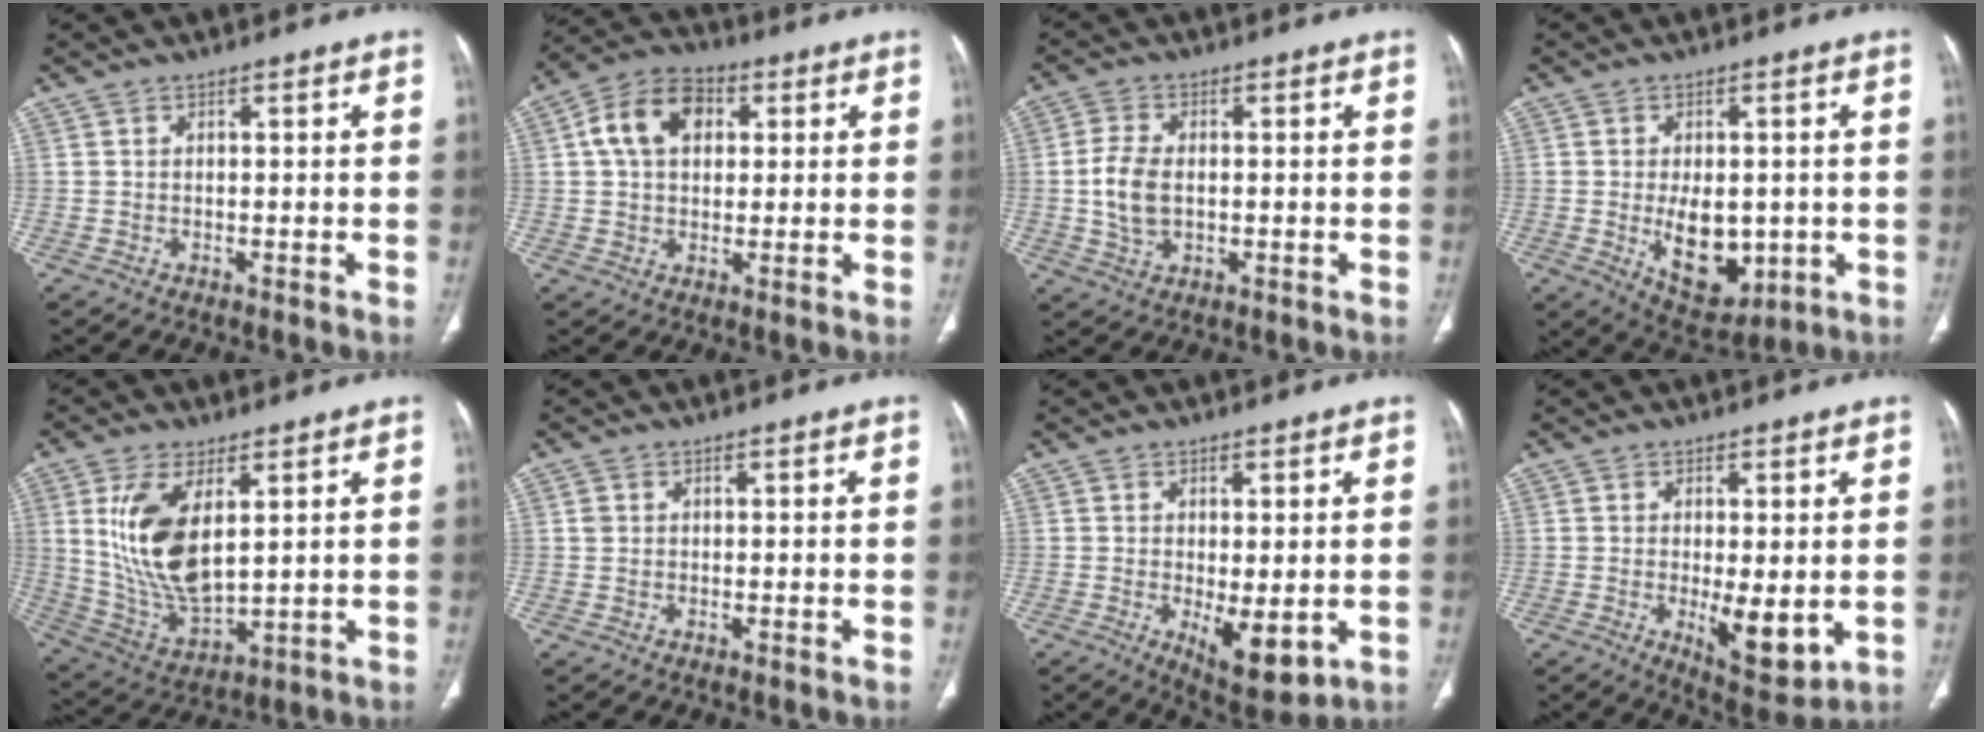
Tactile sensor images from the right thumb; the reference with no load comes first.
{"total": 11.3, "force": [2.9, 7.9, 7.6], "torque": [-0.118, 0.017, 0.041]}
{"total": 6.9, "force": [-0.2, 4.2, 5.4], "torque": [-0.117, 0.001, -0.002]}
{"total": 11.3, "force": [-1.6, 6.8, 8.9], "torque": [-0.106, -0.011, -0.004]}
{"total": 15.0, "force": [4.1, 7.1, 12.5], "torque": [-0.244, -0.026, 0.098]}
{"total": 1.0, "force": [0.2, 0.9, 0.4], "torque": [-0.004, 0.002, 0.005]}
{"total": 8.1, "force": [-1.5, 3.4, 7.2], "torque": [-0.100, -0.023, -0.012]}
{"total": 8.7, "force": [-1.1, 3.4, 7.9], "torque": [-0.109, -0.025, -0.006]}